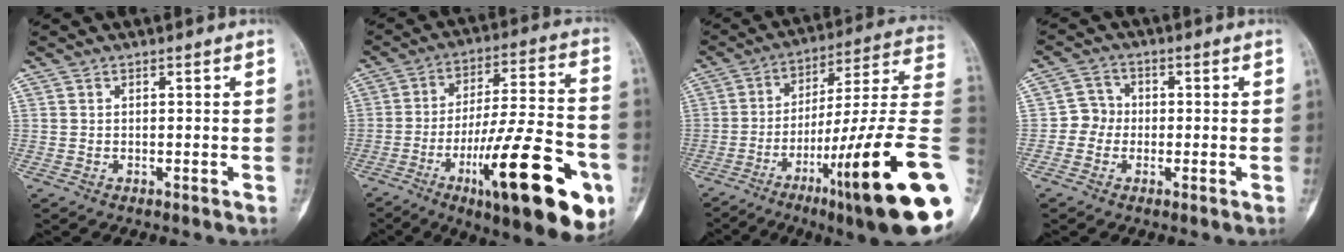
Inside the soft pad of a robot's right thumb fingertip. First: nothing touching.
{"total": 27.1, "force": [-10.7, 6.9, 23.9], "torque": [-0.332, 0.037, -0.156]}
{"total": 27.6, "force": [-8.3, 3.0, 26.2], "torque": [-0.347, 0.042, -0.123]}
{"total": 3.8, "force": [-0.8, 3.6, 1.0], "torque": [0.007, 0.013, -0.028]}